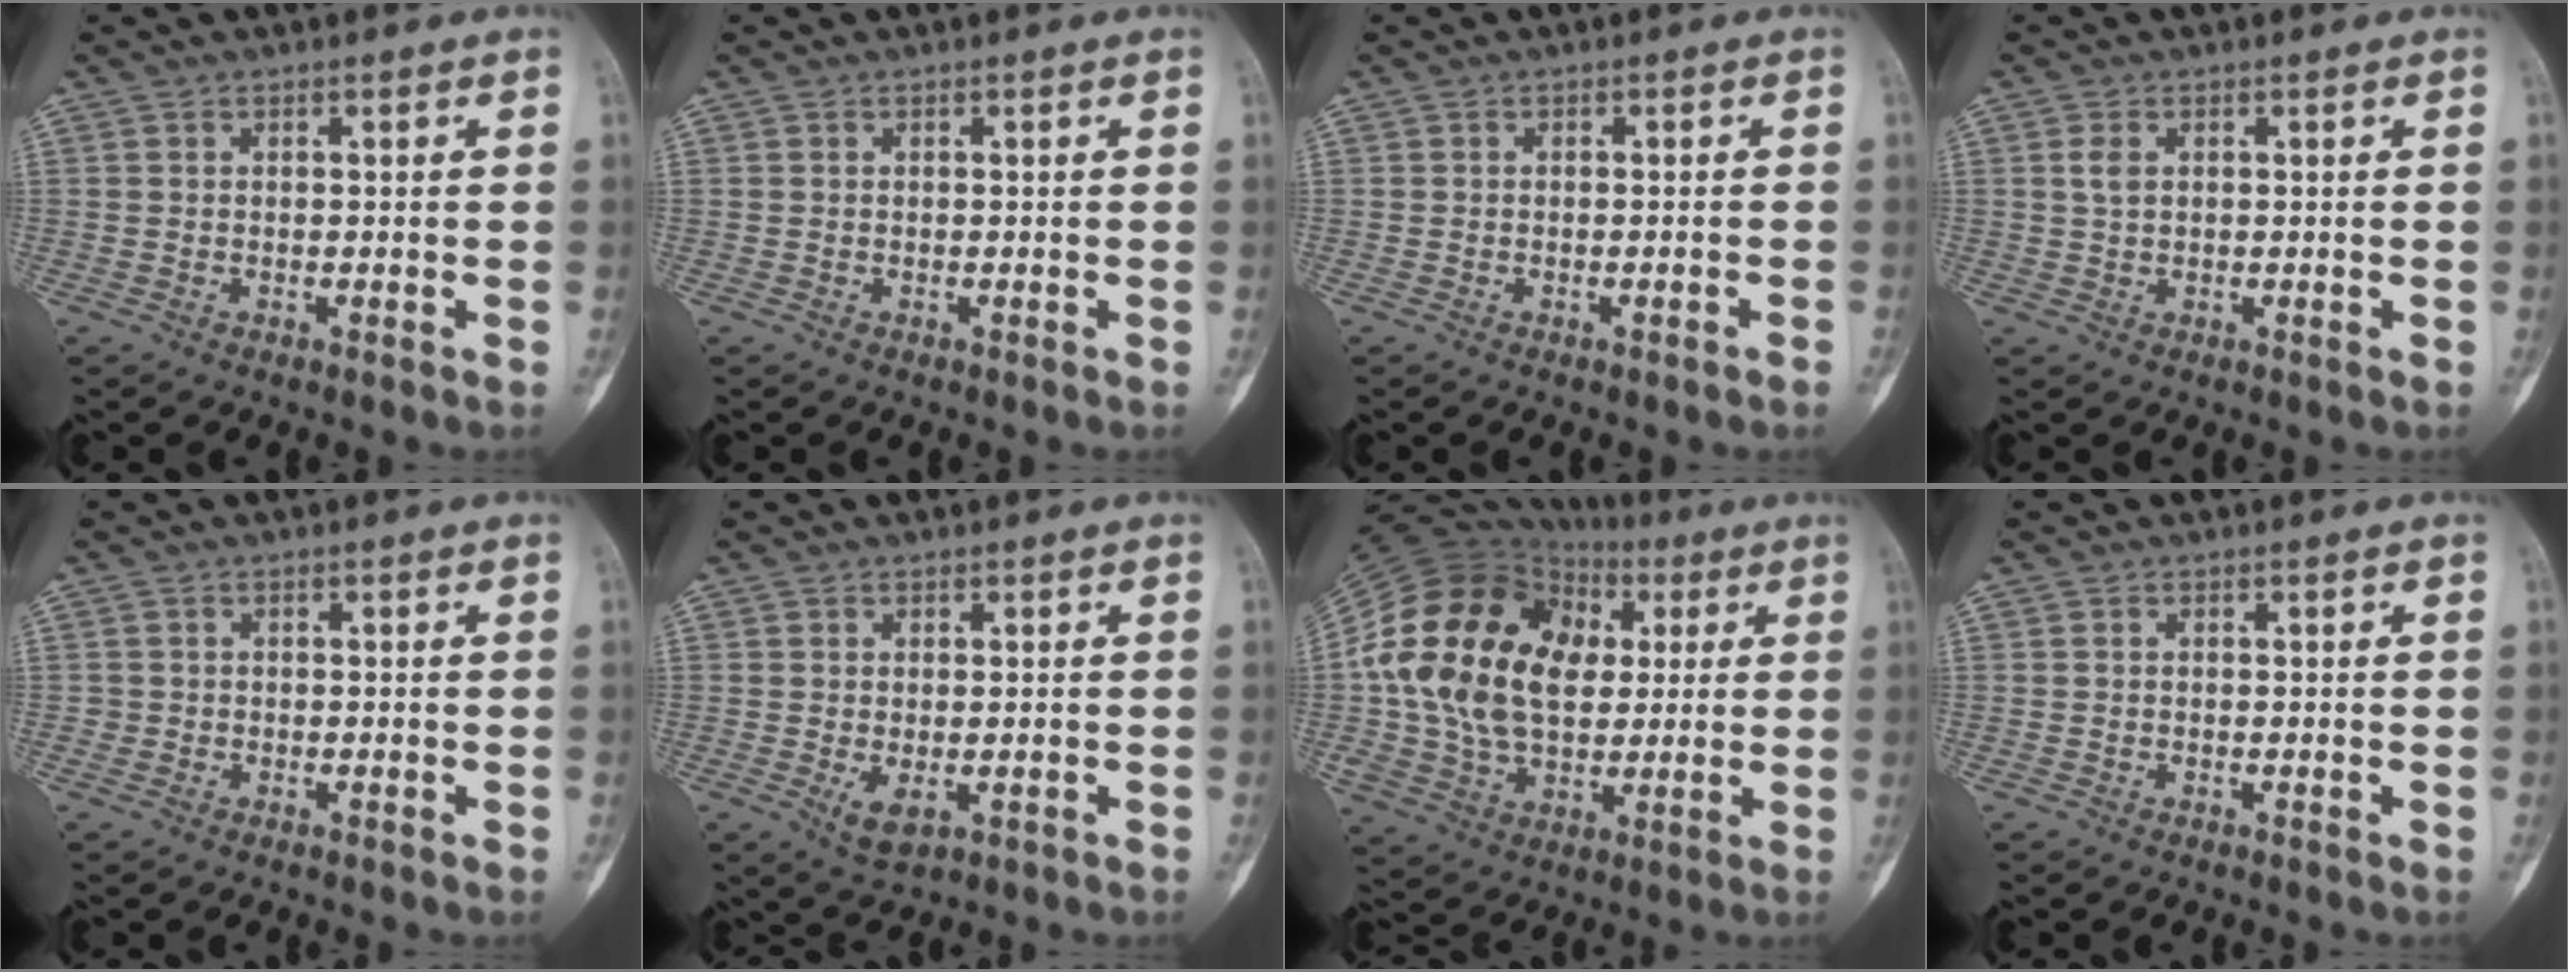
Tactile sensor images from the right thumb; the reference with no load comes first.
{"total": 0.0}
{"total": 0.9, "force": [-0.6, 0.0, 0.7], "torque": [-0.018, 0.007, -0.004]}
{"total": 3.8, "force": [0.5, 2.2, 3.0], "torque": [-0.075, 0.007, 0.007]}
{"total": 0.6, "force": [-0.2, 0.5, 0.0], "torque": [-0.001, 0.002, -0.007]}
{"total": 3.5, "force": [-0.8, 1.9, 2.9], "torque": [-0.046, -0.008, -0.003]}
{"total": 25.3, "force": [3.7, 17.0, 18.4], "torque": [-0.348, 0.014, 0.069]}
{"total": 0.0}